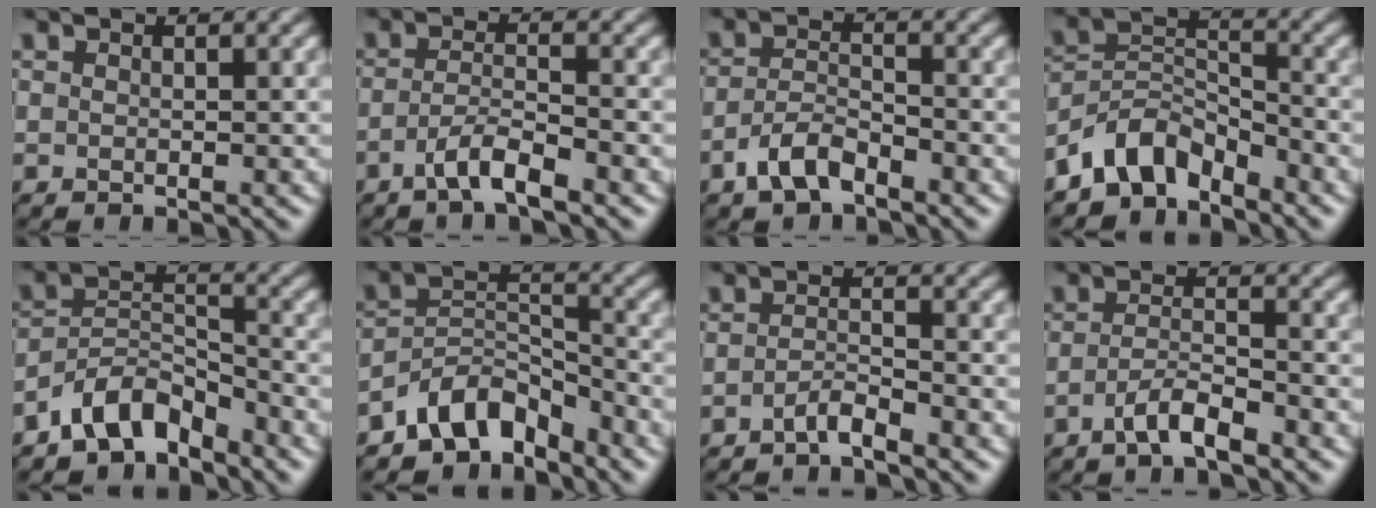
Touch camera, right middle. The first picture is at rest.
{"total": 3.2, "force": [-2.0, 0.6, 2.5], "torque": [-0.049, 0.006, -0.044]}
{"total": 3.3, "force": [-2.2, 1.3, 1.9], "torque": [-0.041, 0.008, -0.048]}
{"total": 5.4, "force": [-4.1, 2.7, 2.1], "torque": [-0.029, 0.006, -0.091]}
{"total": 5.4, "force": [-4.1, 2.4, 2.4], "torque": [-0.033, 0.008, -0.086]}
{"total": 6.0, "force": [-4.6, 2.9, 2.5], "torque": [-0.028, 0.008, -0.093]}
{"total": 1.8, "force": [-1.4, 0.2, 1.0], "torque": [-0.020, 0.006, -0.032]}
{"total": 2.9, "force": [-1.9, 0.6, 2.1], "torque": [-0.042, 0.007, -0.041]}